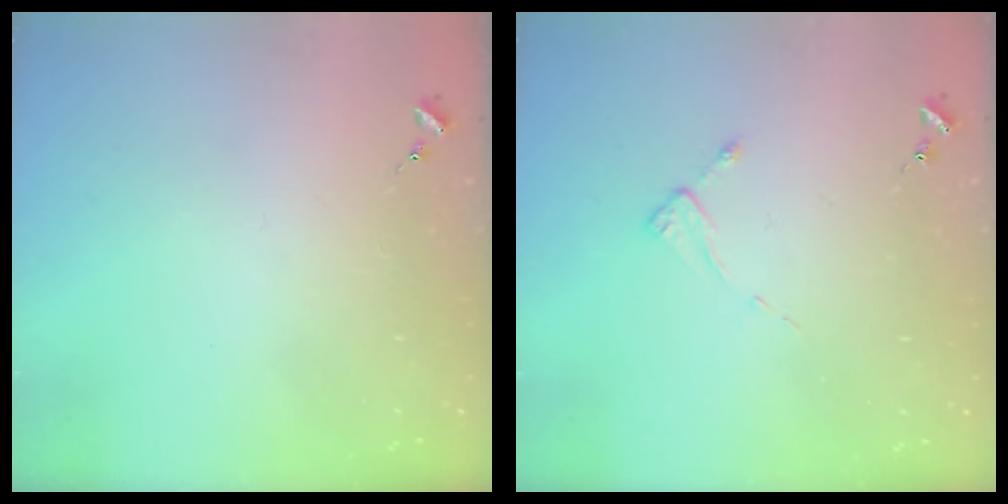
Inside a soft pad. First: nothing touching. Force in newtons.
{"total": 2.6, "press": 2.6, "slide": 0.2}